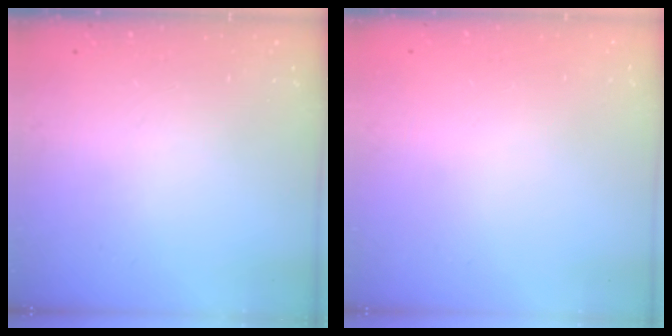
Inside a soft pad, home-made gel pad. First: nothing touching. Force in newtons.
{"total": 0.0}